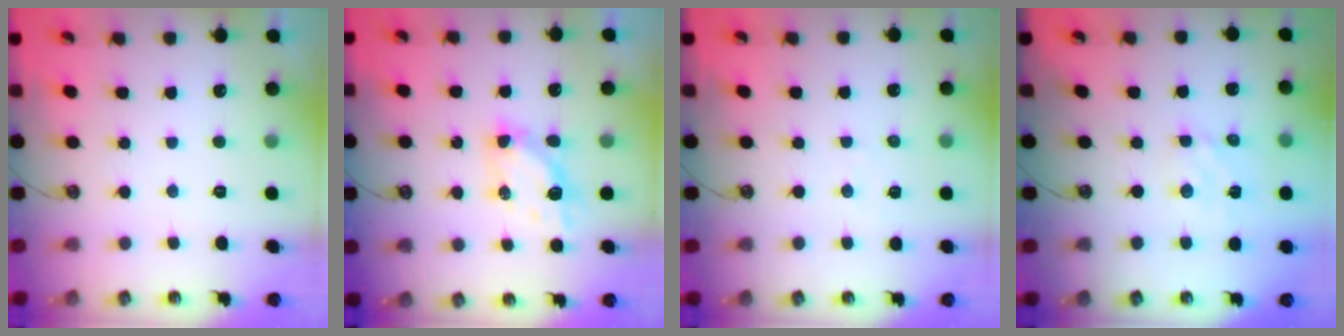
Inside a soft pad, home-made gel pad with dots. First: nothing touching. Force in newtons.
{"total": 5.6, "press": 5.6, "slide": 0.1}
{"total": 3.6, "press": 3.5, "slide": 0.4}
{"total": 3.0, "press": 3.0, "slide": 0.1}